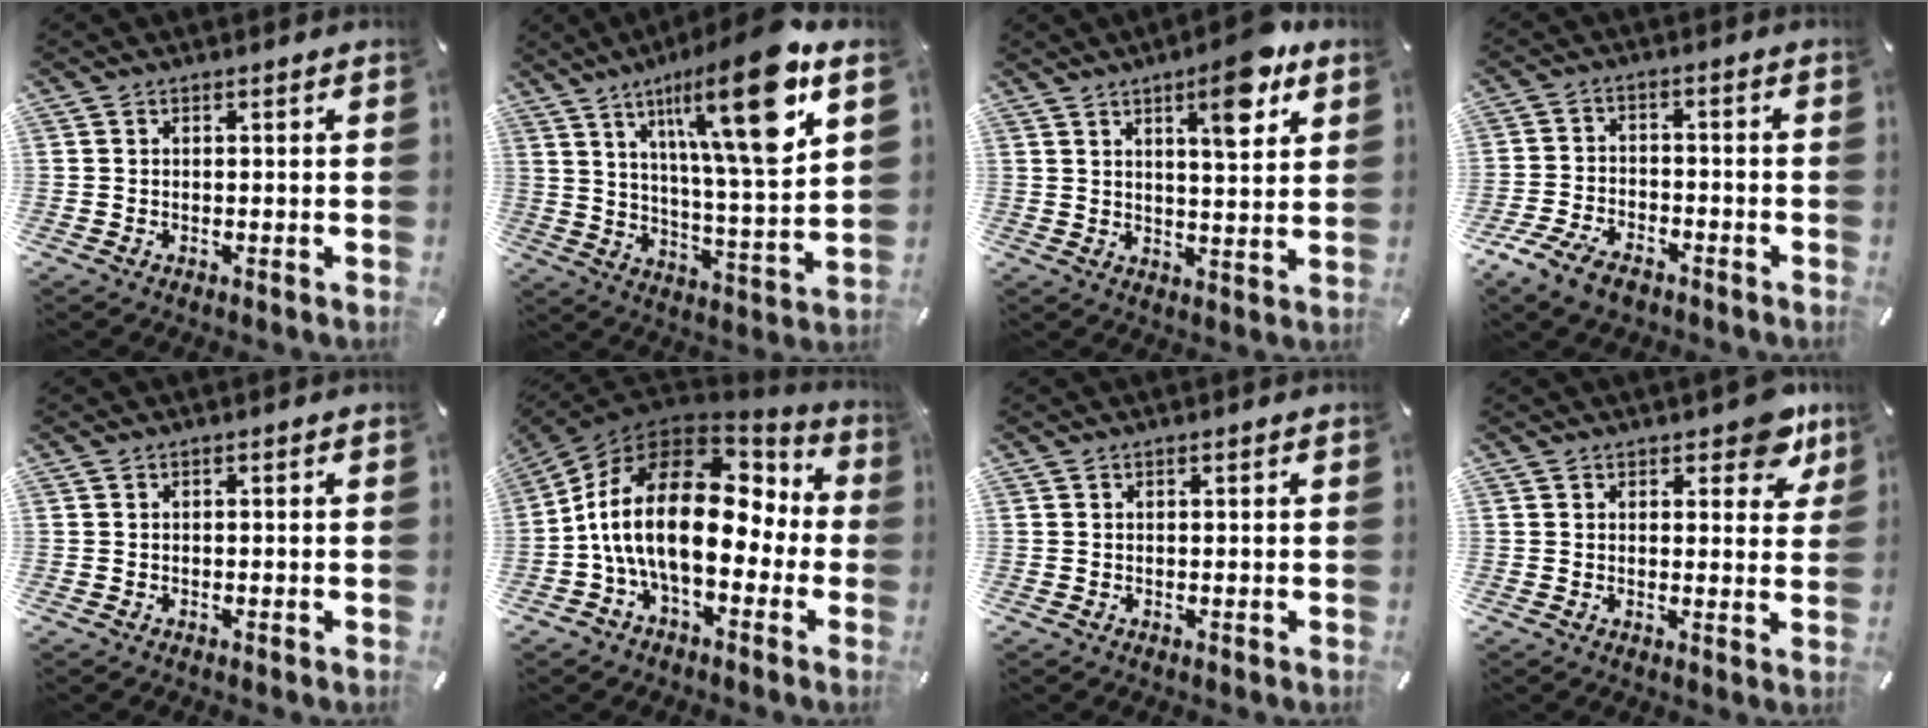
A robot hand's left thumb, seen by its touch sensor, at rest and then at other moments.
{"total": 22.2, "force": [11.3, 5.3, 18.3], "torque": [-0.298, -0.049, 0.162]}
{"total": 10.3, "force": [6.1, 2.7, 7.8], "torque": [-0.108, -0.031, 0.094]}
{"total": 7.4, "force": [-5.2, 3.8, 3.5], "torque": [-0.083, 0.017, -0.099]}
{"total": 0.0}
{"total": 21.7, "force": [-0.3, 11.9, 18.1], "torque": [-0.364, -0.001, -0.007]}
{"total": 0.0}
{"total": 8.1, "force": [5.4, 4.2, 4.3], "torque": [-0.034, -0.034, 0.093]}